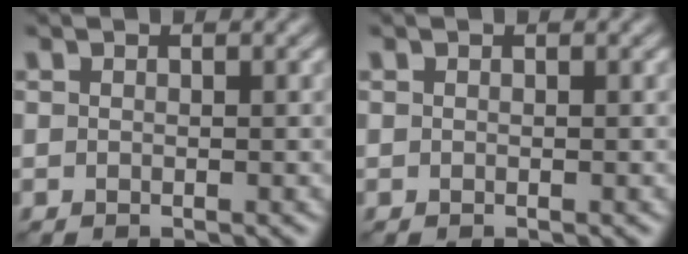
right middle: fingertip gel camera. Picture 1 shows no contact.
{"total": 0.0}